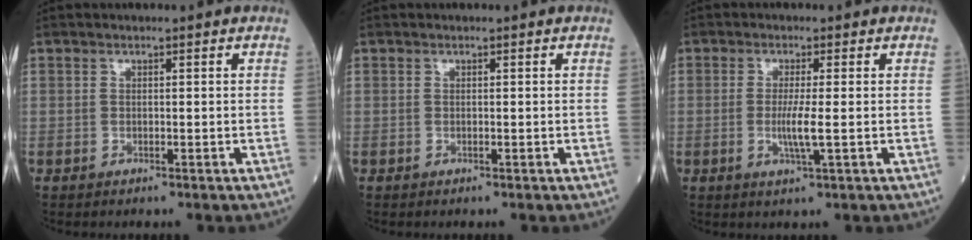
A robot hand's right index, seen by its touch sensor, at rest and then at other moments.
{"total": 0.0}
{"total": 3.7, "force": [-0.4, -0.3, 3.7], "torque": [-0.078, -0.009, -0.010]}